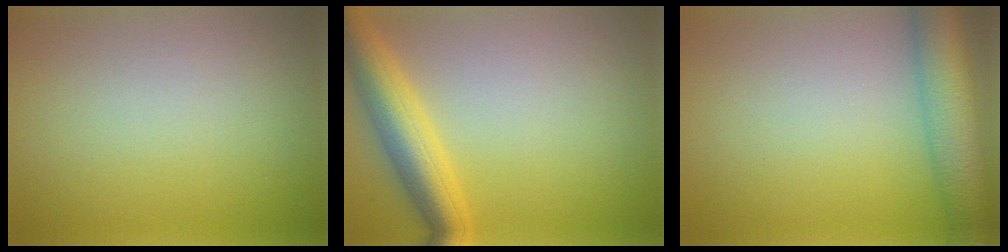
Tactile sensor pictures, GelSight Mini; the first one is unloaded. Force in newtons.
{"total": 5.9, "press": 5.9, "slide": 0.2}
{"total": 7.5, "press": 7.5, "slide": 0.4}